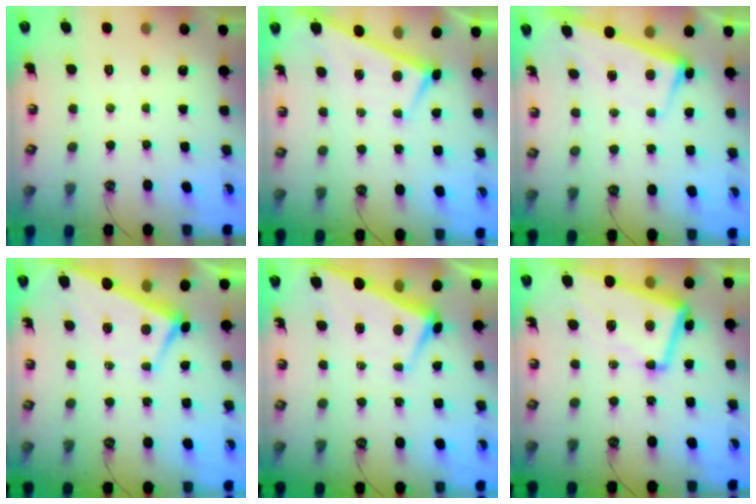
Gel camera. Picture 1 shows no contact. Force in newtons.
{"total": 0.0}
{"total": 2.7, "press": 2.7, "slide": 0.4}
{"total": 2.7, "press": 2.6, "slide": 0.7}
{"total": 2.5, "press": 2.4, "slide": 0.7}
{"total": 7.4, "press": 7.1, "slide": 2.2}